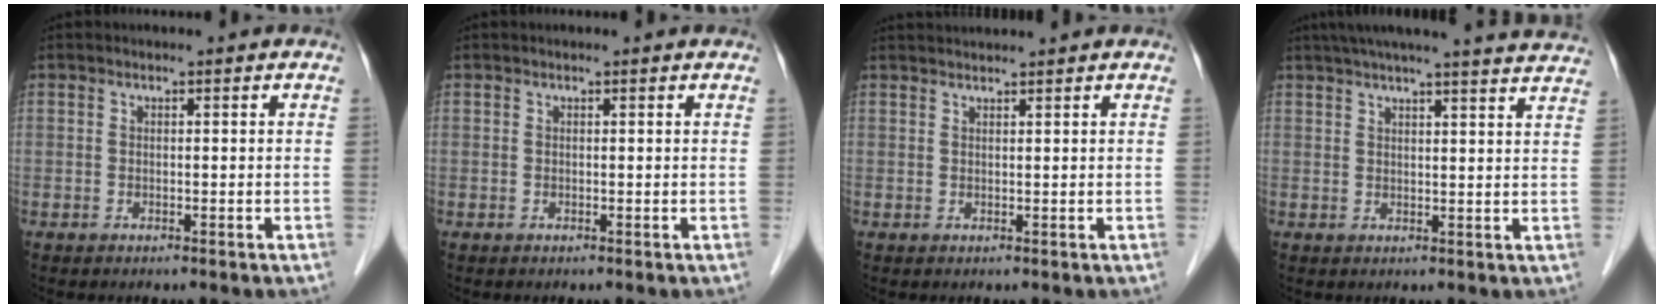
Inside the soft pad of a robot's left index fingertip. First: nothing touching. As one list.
[{"total": 1.4, "force": [1.3, 0.1, 0.3], "torque": [-0.009, 0.012, 0.016]}, {"total": 3.8, "force": [3.7, -0.4, 0.8], "torque": [-0.011, 0.027, 0.059]}, {"total": 23.1, "force": [21.1, 0.9, 9.4], "torque": [-0.145, -0.002, 0.260]}]